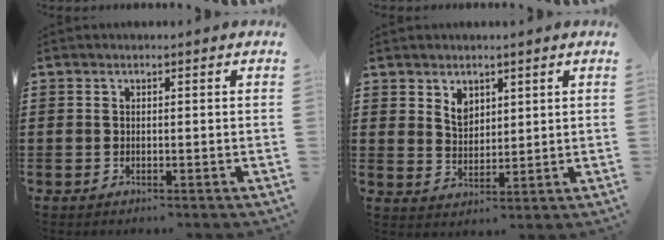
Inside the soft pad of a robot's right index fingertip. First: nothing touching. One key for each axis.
{"total": 3.4, "fx": 2.1, "fy": 2.3, "fz": 1.3, "tx": -0.026, "ty": 0.004, "tz": 0.037}